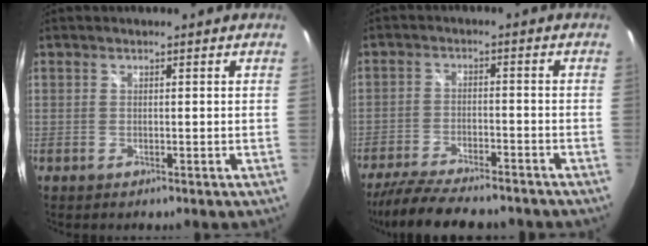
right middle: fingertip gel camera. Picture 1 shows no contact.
{"total": 15.6, "force": [-13.3, 3.6, 7.4], "torque": [-0.154, -0.031, -0.209]}